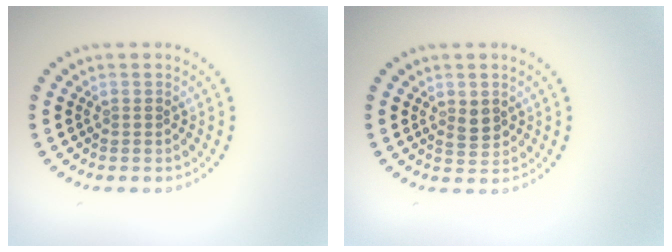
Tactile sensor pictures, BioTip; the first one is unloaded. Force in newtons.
{"total": 1.7, "press": 1.6, "slide": 0.5}